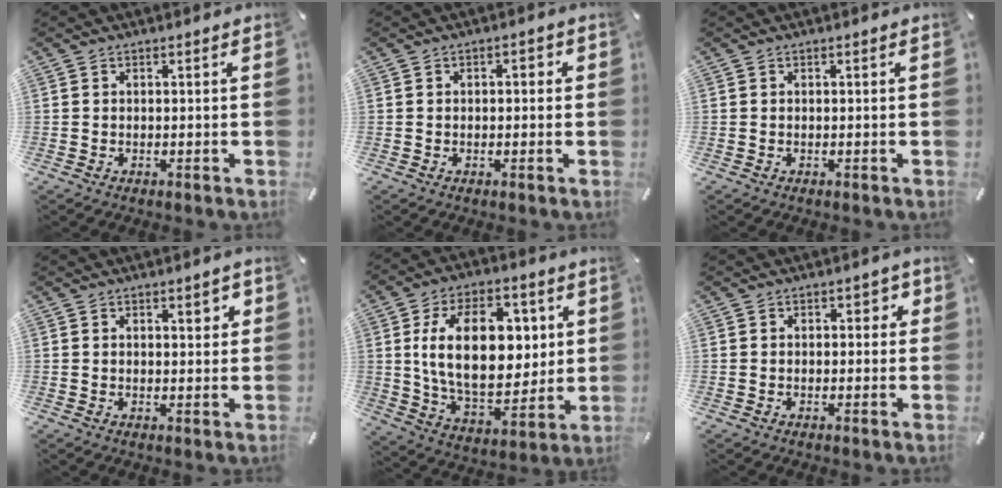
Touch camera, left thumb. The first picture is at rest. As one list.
[{"total": 1.8, "force": [-0.2, 1.1, 1.4], "torque": [-0.027, 0.008, -0.006]}, {"total": 0.0}, {"total": 3.1, "force": [1.4, 1.6, 2.3], "torque": [-0.024, -0.004, 0.016]}, {"total": 21.2, "force": [4.1, 13.3, 15.9], "torque": [-0.277, 0.000, 0.070]}, {"total": 2.2, "force": [0.3, 1.5, 1.6], "torque": [-0.015, 0.005, -0.003]}]